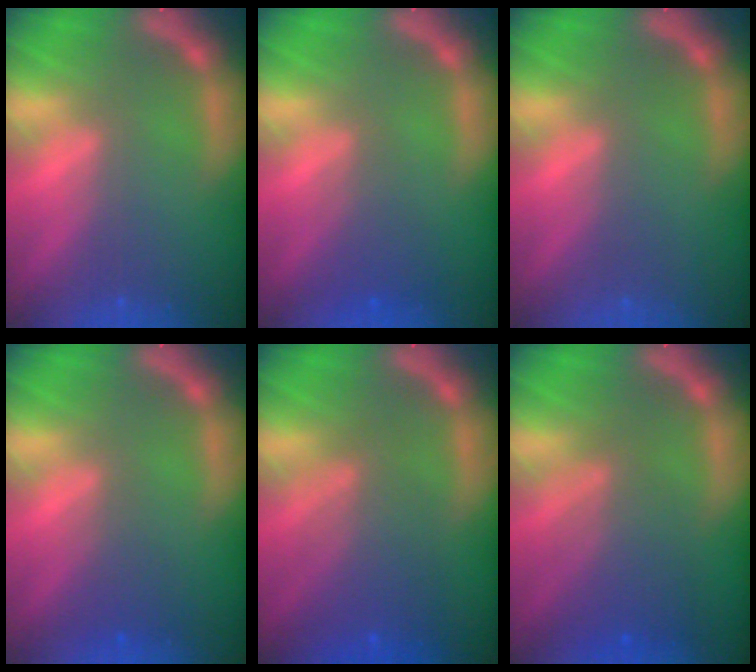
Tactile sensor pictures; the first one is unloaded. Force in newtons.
{"total": 2.4}
{"total": 0.0}
{"total": 2.0}
{"total": 5.6}
{"total": 5.1}